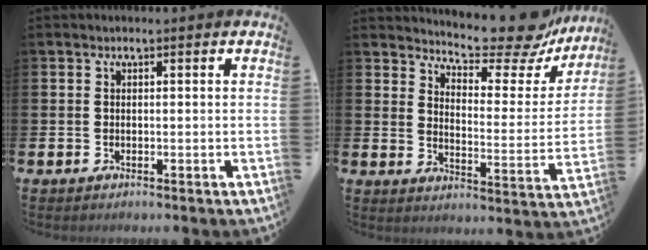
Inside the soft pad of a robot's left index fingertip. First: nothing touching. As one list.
[{"total": 9.9, "force": [9.1, 1.8, 3.7], "torque": [-0.068, -0.069, 0.152]}]